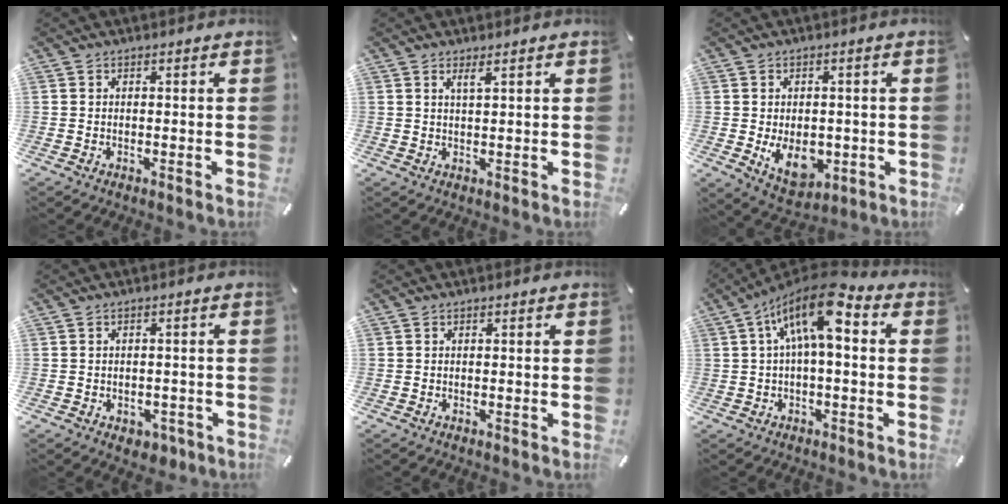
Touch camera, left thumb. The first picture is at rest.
{"total": 2.2, "force": [1.5, 0.0, 1.6], "torque": [-0.033, -0.002, 0.026]}
{"total": 9.8, "force": [-2.3, 6.8, 6.7], "torque": [-0.096, -0.010, -0.039]}
{"total": 3.2, "force": [-1.5, 2.3, 1.7], "torque": [-0.026, 0.008, -0.026]}
{"total": 0.0}
{"total": 13.1, "force": [3.6, 5.2, 11.5], "torque": [-0.195, -0.015, 0.061]}